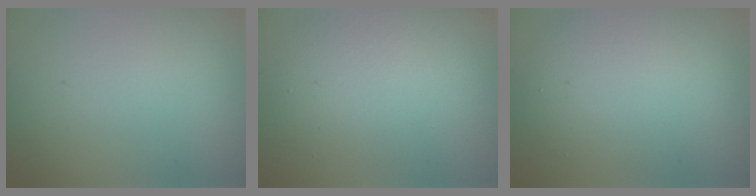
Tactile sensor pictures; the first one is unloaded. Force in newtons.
{"total": 4.8, "press": 4.8, "slide": 0.5}
{"total": 5.7, "press": 5.7, "slide": 0.3}